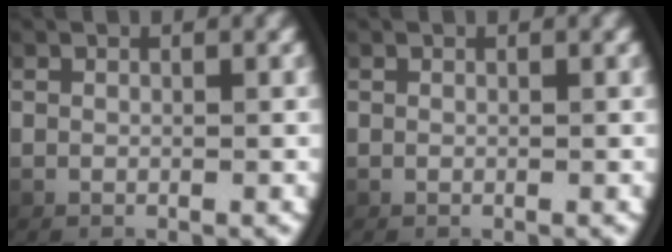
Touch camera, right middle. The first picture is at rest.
{"total": 0.0}